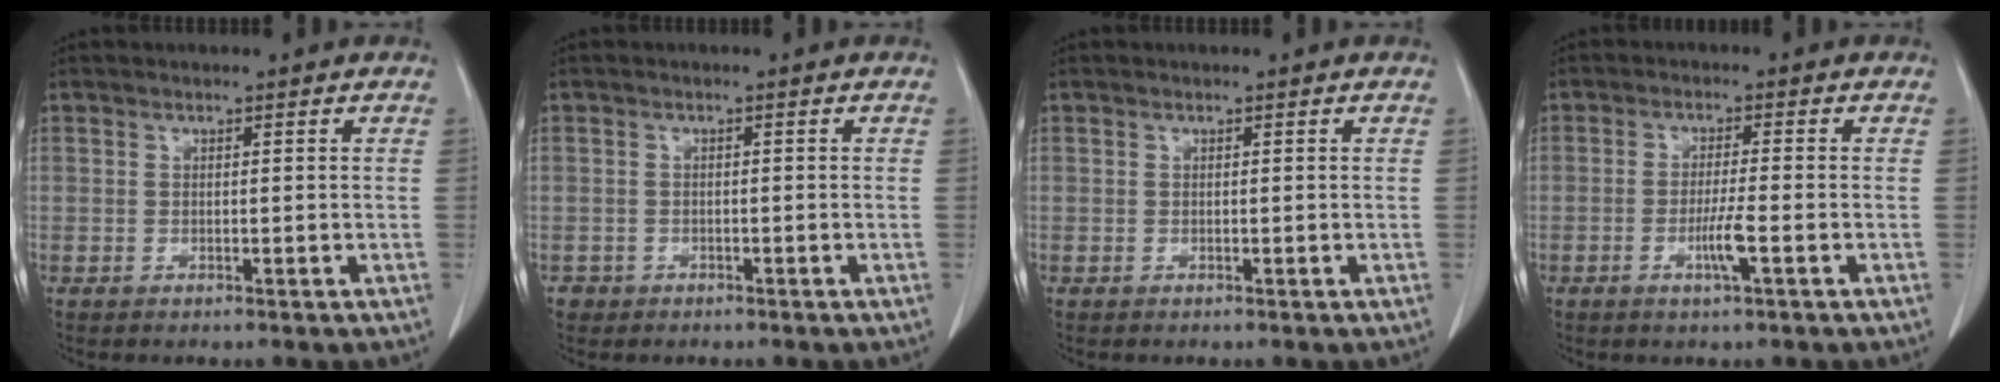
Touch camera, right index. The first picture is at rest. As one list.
[{"total": 1.4, "force": [-0.8, 1.1, -0.3], "torque": [0.000, 0.006, -0.016]}, {"total": 0.0}, {"total": 3.8, "force": [-1.4, -0.2, 3.5], "torque": [-0.068, -0.006, -0.028]}]